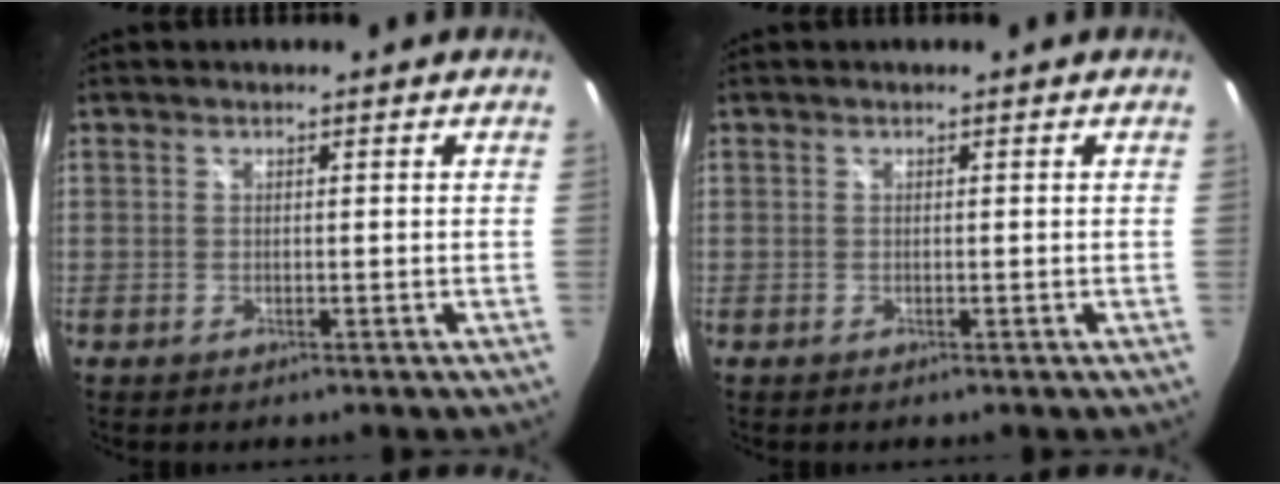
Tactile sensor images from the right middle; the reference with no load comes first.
{"total": 0.0}